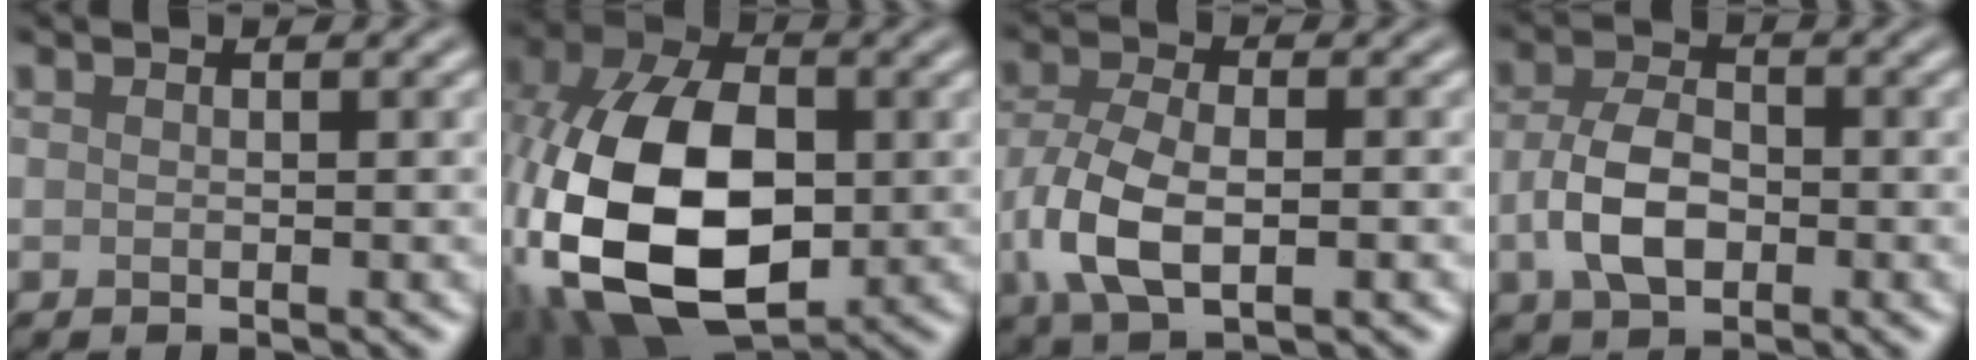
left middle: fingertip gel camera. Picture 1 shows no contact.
{"total": 16.1, "force": [-1.8, 10.3, 12.3], "torque": [-0.270, -0.009, -0.039]}
{"total": 6.4, "force": [-1.7, 3.5, 5.1], "torque": [-0.114, -0.008, -0.030]}
{"total": 4.8, "force": [-1.2, 3.0, 3.6], "torque": [-0.074, 0.001, -0.028]}